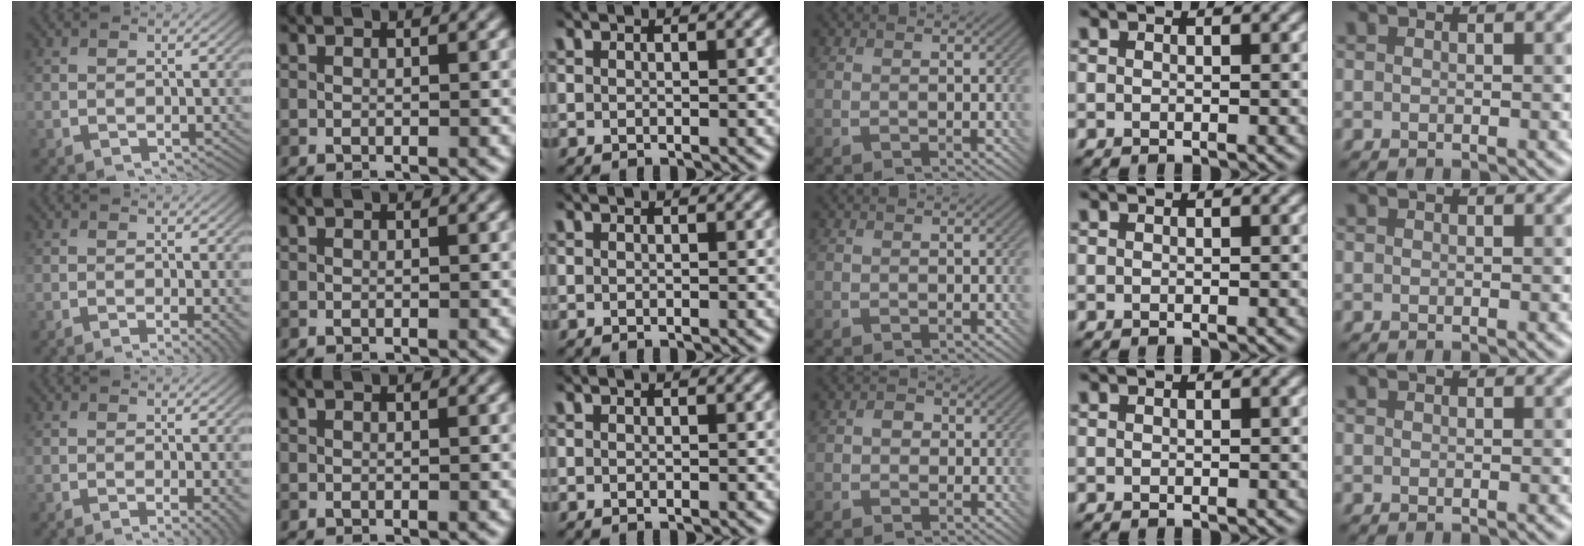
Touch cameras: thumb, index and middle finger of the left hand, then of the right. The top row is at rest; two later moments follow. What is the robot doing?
{"motion": "screw", "object": "bottle cap"}